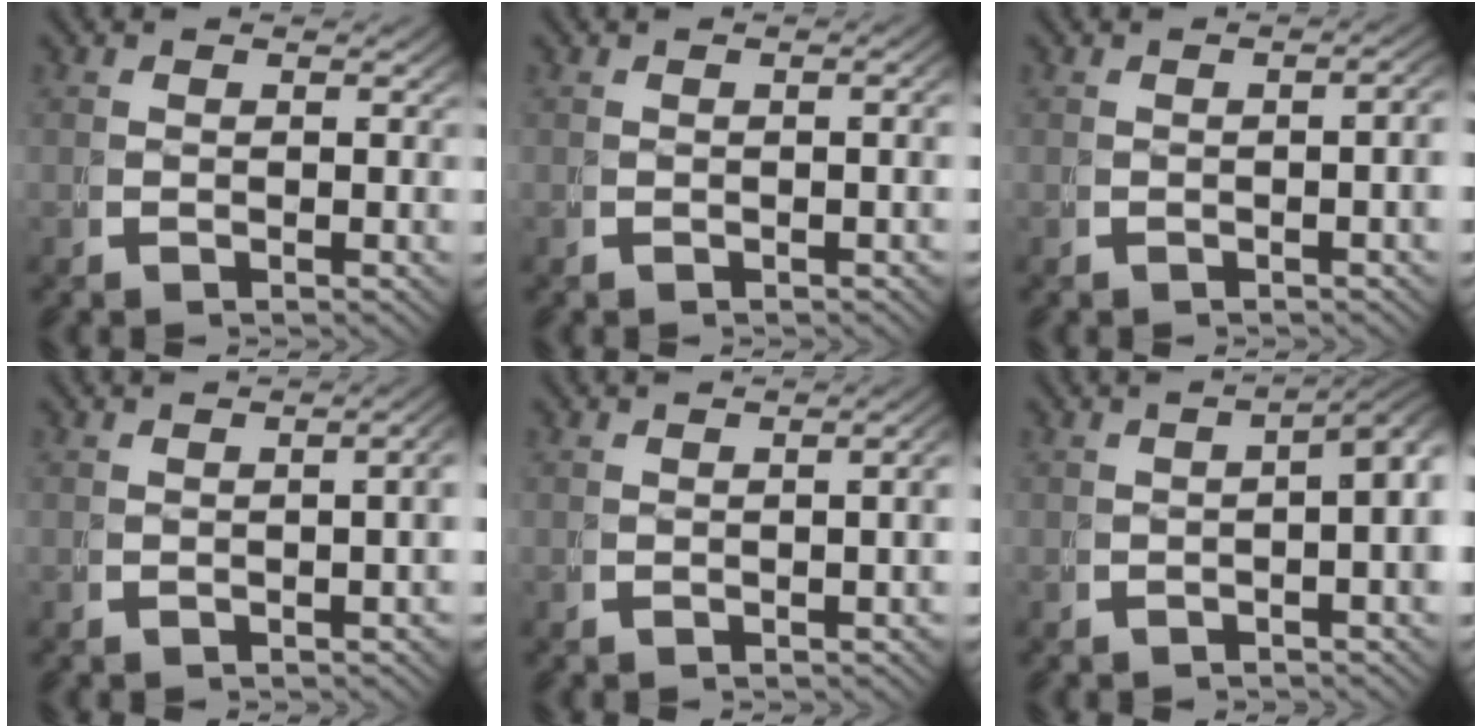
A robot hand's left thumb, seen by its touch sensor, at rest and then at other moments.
{"total": 1.1, "force": [-0.4, 0.2, 1.1], "torque": [-0.016, 0.002, -0.004]}
{"total": 2.0, "force": [-0.6, 0.4, 1.8], "torque": [-0.025, 0.005, -0.008]}
{"total": 2.8, "force": [-0.7, 0.7, 2.6], "torque": [-0.033, 0.006, -0.007]}
{"total": 1.9, "force": [-0.6, 0.4, 1.8], "torque": [-0.027, 0.004, -0.005]}
{"total": 4.9, "force": [-0.2, 1.8, 4.5], "torque": [-0.059, 0.007, -0.006]}